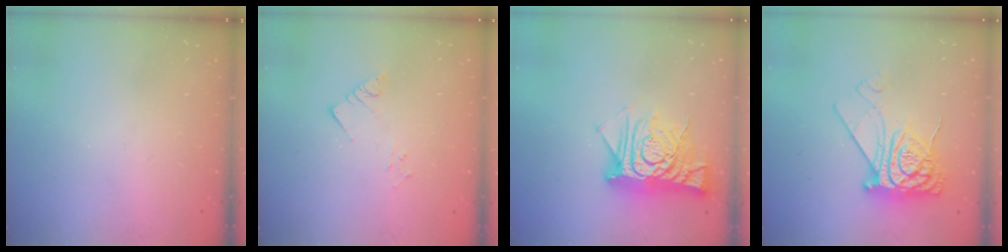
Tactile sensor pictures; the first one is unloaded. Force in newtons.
{"total": 3.9, "press": 3.9, "slide": 0.2}
{"total": 12.6, "press": 12.6, "slide": 1.1}
{"total": 12.3, "press": 12.3, "slide": 1.0}